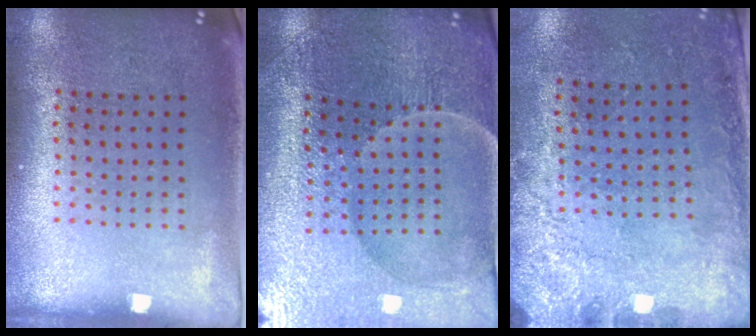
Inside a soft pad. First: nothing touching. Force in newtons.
{"total": 3.6, "press": 3.6, "slide": 0.4}
{"total": 2.6, "press": 2.1, "slide": 1.5}